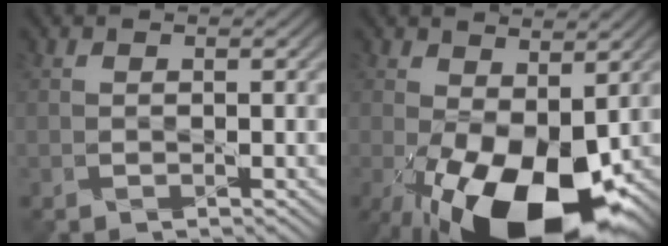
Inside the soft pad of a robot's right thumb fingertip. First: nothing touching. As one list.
[{"total": 15.6, "force": [-4.4, 8.0, 12.6], "torque": [-0.228, -0.040, -0.053]}]